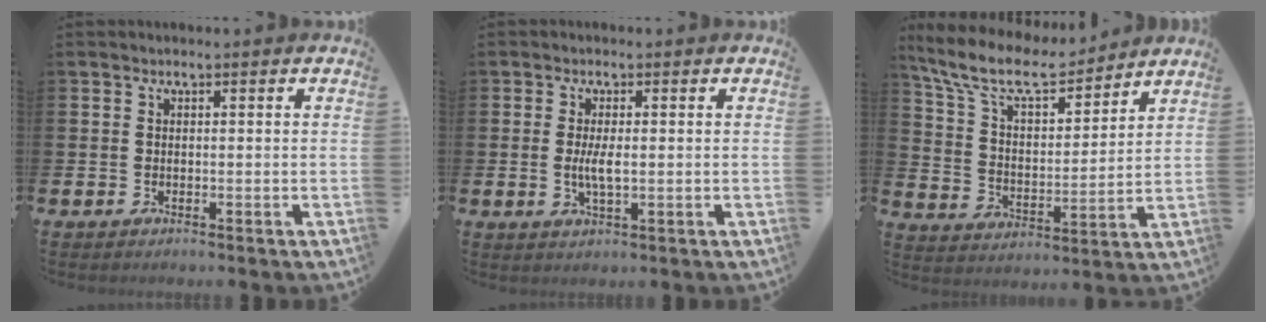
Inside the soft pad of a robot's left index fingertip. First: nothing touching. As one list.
[{"total": 2.9, "force": [0.0, 0.9, 2.7], "torque": [-0.043, -0.003, -0.003]}, {"total": 10.1, "force": [8.9, 2.5, 4.0], "torque": [-0.123, -0.047, 0.159]}]